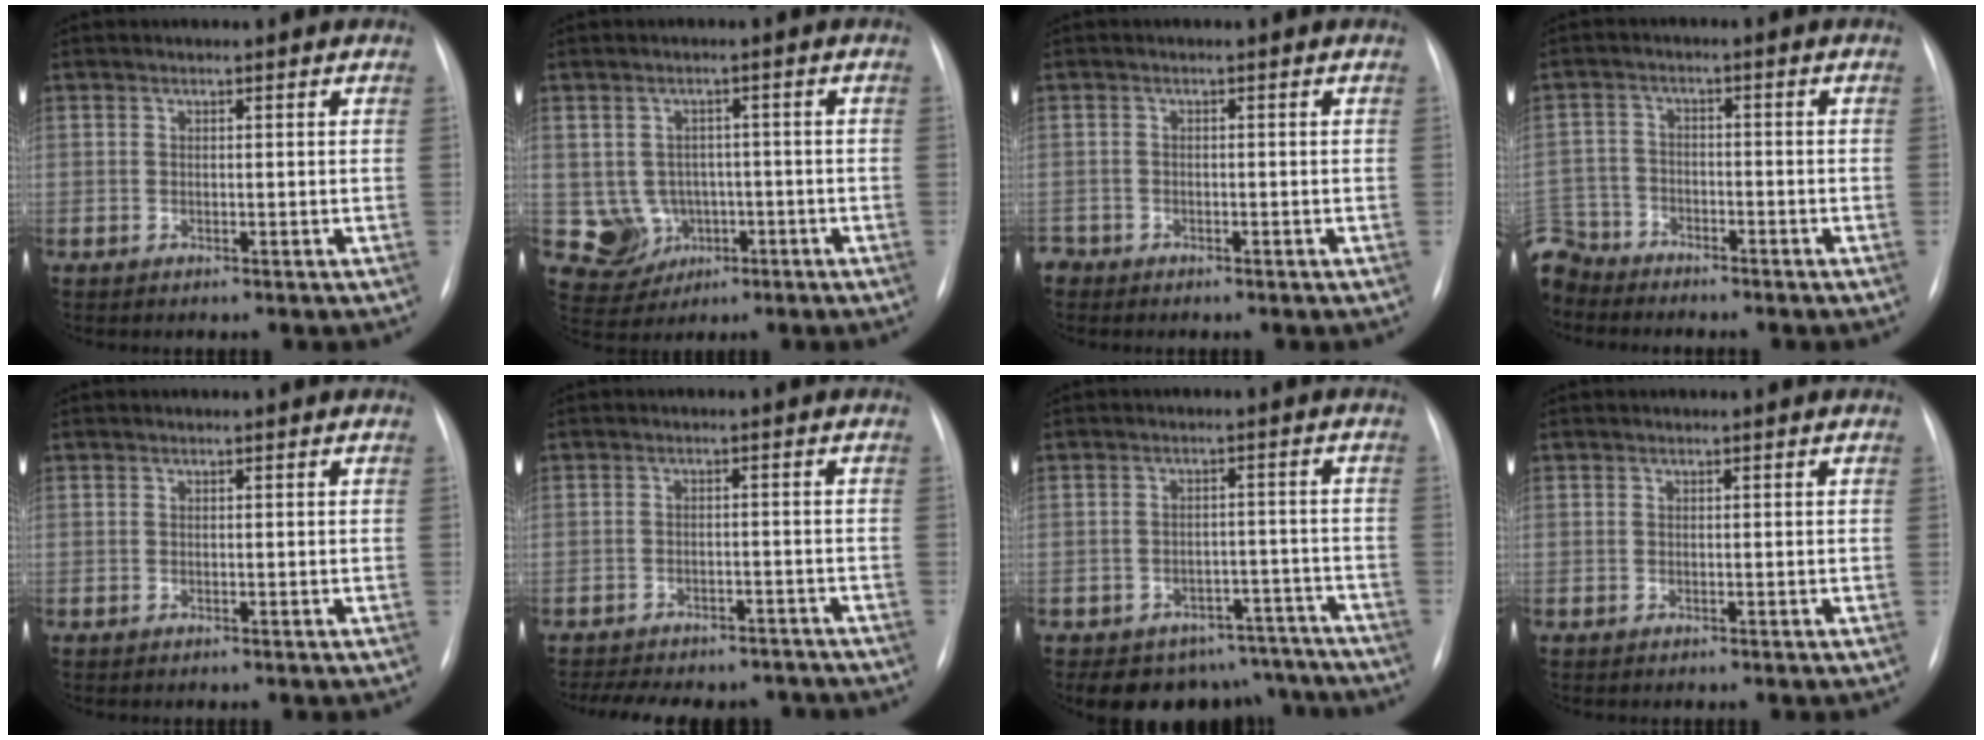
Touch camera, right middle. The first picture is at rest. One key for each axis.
{"total": 6.3, "fx": -1.2, "fy": 5.9, "fz": 1.5, "tx": -0.029, "ty": 0.013, "tz": -0.007}
{"total": 1.8, "fx": -1.3, "fy": 1.2, "fz": 0.0, "tx": -0.002, "ty": 0.003, "tz": -0.025}
{"total": 8.6, "fx": -7.4, "fy": 4.3, "fz": 0.6, "tx": -0.027, "ty": 0.005, "tz": -0.142}
{"total": 0.0}
{"total": 14.3, "fx": -12.4, "fy": 5.5, "fz": 4.6, "tx": -0.096, "ty": 0.010, "tz": -0.153}
{"total": 11.3, "fx": -9.6, "fy": 5.9, "fz": 1.2, "tx": 0.008, "ty": 0.033, "tz": -0.109}
{"total": 0.0}